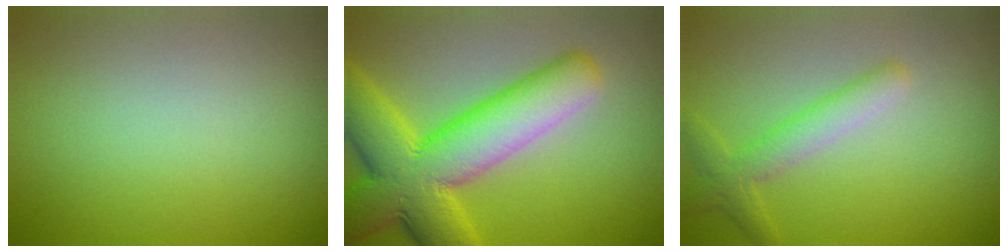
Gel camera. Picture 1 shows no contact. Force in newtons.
{"total": 11.1, "press": 11.1, "slide": 0.5}
{"total": 2.8, "press": 2.8, "slide": 0.1}